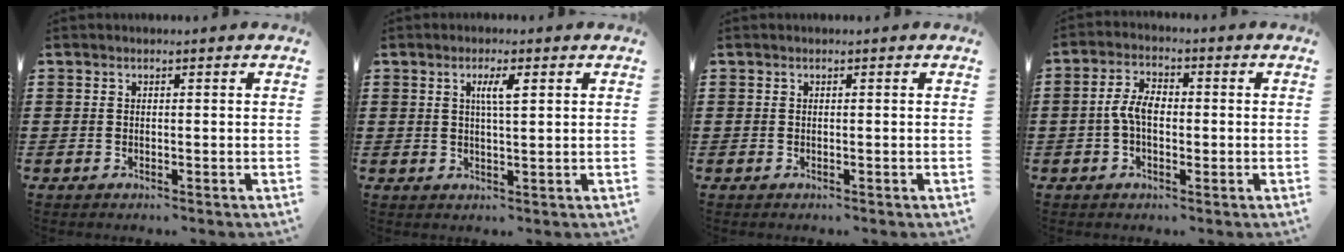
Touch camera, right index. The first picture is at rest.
{"total": 3.1, "force": [1.0, 0.5, 2.9], "torque": [-0.058, 0.005, 0.013]}
{"total": 0.0}
{"total": 4.9, "force": [-0.5, 2.7, 4.1], "torque": [-0.096, 0.000, -0.016]}